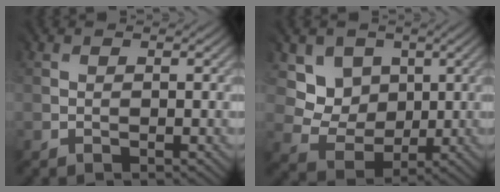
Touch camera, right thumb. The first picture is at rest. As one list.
[{"total": 5.2, "force": [2.6, 4.4, 0.7], "torque": [-0.038, -0.028, 0.048]}]